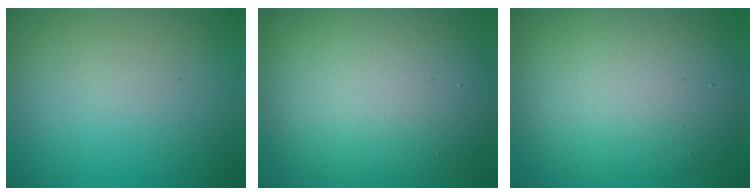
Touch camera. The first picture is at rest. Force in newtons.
{"total": 11.9, "press": 11.9, "slide": 1.1}
{"total": 10.8, "press": 10.8, "slide": 1.0}